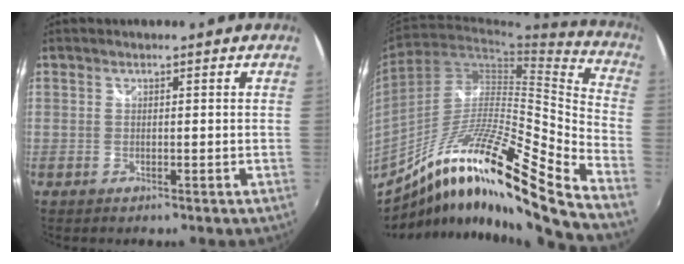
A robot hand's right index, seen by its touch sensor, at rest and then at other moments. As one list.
[{"total": 22.7, "force": [-14.1, 1.8, 17.7], "torque": [-0.263, -0.025, -0.252]}]